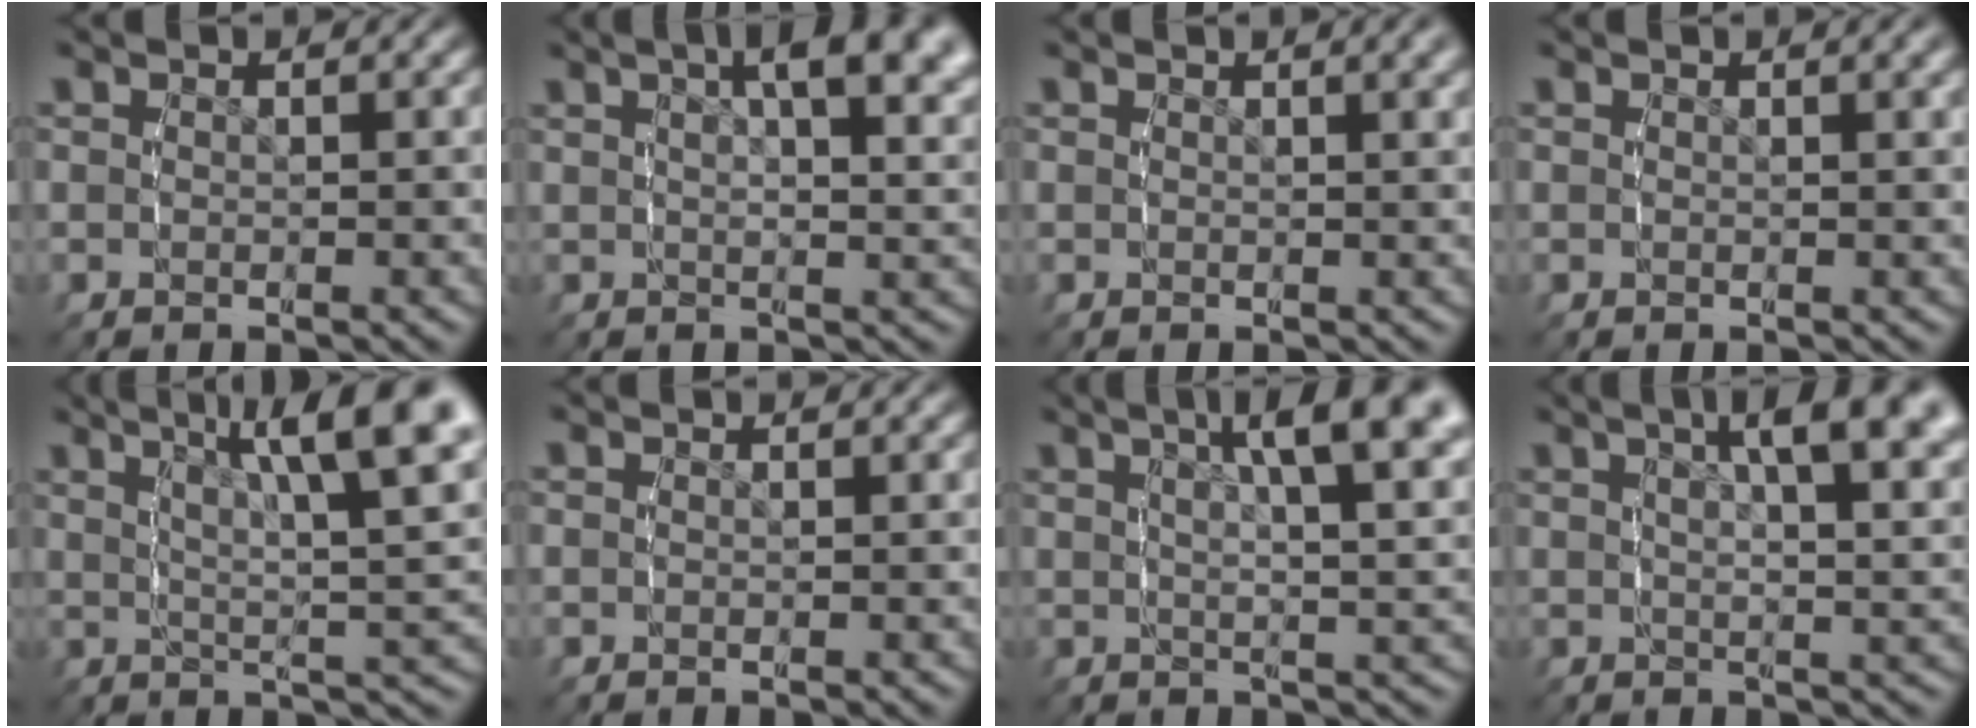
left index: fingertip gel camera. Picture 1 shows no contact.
{"total": 6.7, "force": [3.3, 2.2, 5.5], "torque": [-0.070, 0.014, 0.049]}
{"total": 1.4, "force": [0.8, -0.3, 1.1], "torque": [-0.012, 0.002, 0.015]}
{"total": 0.9, "force": [0.5, -0.4, 0.6], "torque": [-0.009, -0.001, 0.011]}
{"total": 11.1, "force": [5.5, 3.1, 9.2], "torque": [-0.106, 0.021, 0.077]}
{"total": 0.0}
{"total": 9.0, "force": [4.5, 2.6, 7.3], "torque": [-0.093, 0.021, 0.064]}
{"total": 8.0, "force": [4.1, 2.3, 6.5], "torque": [-0.084, 0.018, 0.059]}